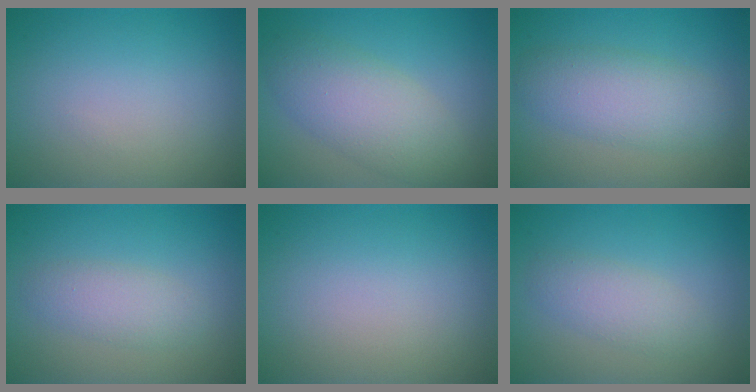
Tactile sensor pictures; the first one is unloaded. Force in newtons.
{"total": 5.3, "press": 5.3, "slide": 0.2}
{"total": 5.3, "press": 5.3, "slide": 0.1}
{"total": 2.5, "press": 2.5, "slide": 0.1}
{"total": 0.0}
{"total": 3.7, "press": 3.7, "slide": 0.1}